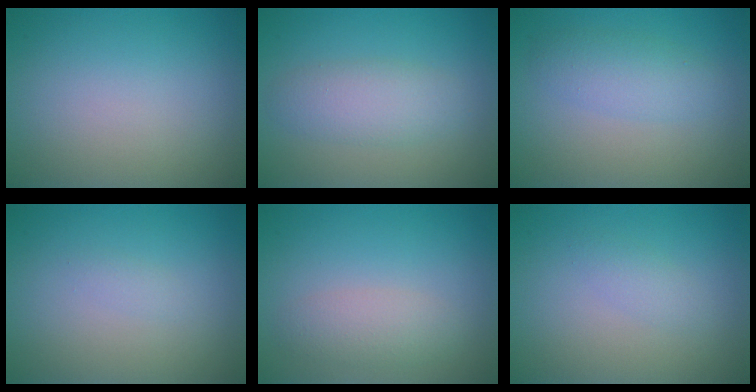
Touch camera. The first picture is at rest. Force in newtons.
{"total": 3.2, "press": 3.2, "slide": 0.1}
{"total": 2.7, "press": 2.7, "slide": 0.0}
{"total": 0.6, "press": 0.6, "slide": 0.0}
{"total": 2.2, "press": 2.2, "slide": 0.1}
{"total": 1.2, "press": 1.2, "slide": 0.1}